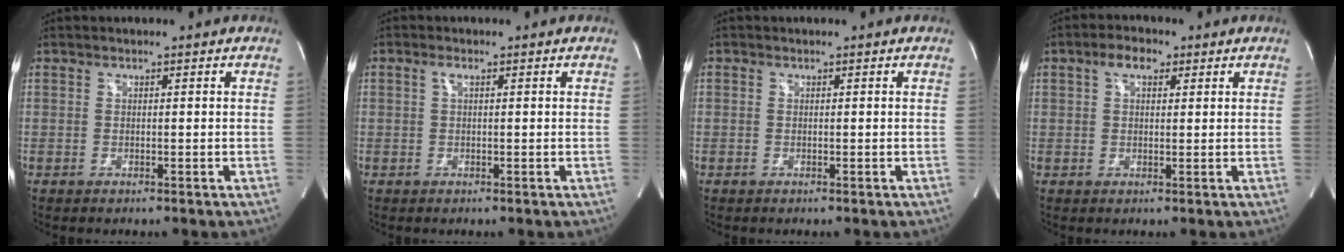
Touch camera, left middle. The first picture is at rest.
{"total": 1.0, "force": [0.4, 0.2, 0.9], "torque": [-0.021, 0.003, 0.005]}
{"total": 0.0}
{"total": 3.9, "force": [2.0, 2.0, 2.7], "torque": [-0.054, 0.019, 0.034]}